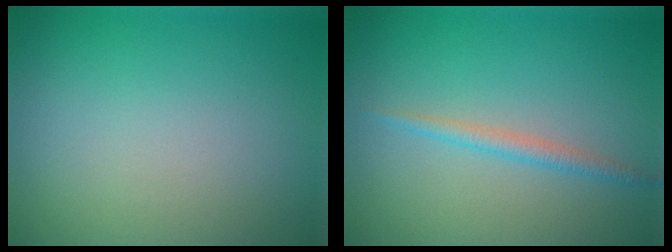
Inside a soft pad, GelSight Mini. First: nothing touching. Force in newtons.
{"total": 1.5, "press": 1.5, "slide": 0.1}